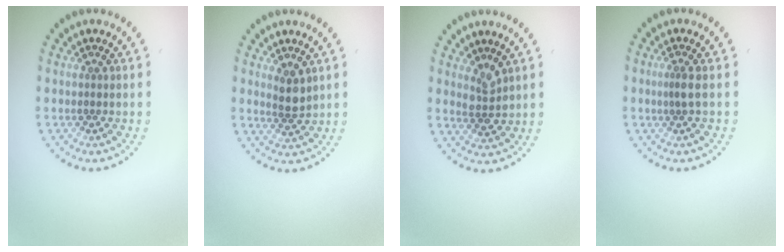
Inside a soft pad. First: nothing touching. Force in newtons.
{"total": 2.0, "press": 1.7, "slide": 1.0}
{"total": 2.0, "press": 1.7, "slide": 0.9}
{"total": 0.9, "press": 0.6, "slide": 0.6}